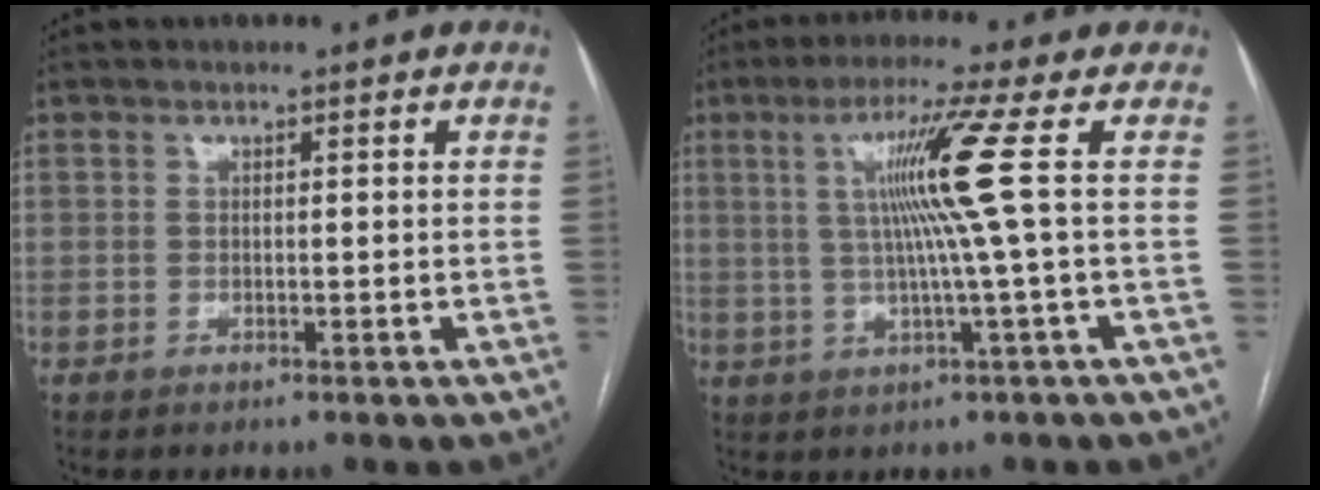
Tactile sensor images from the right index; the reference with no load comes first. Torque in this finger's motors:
{"motor_torque": [0.96, 0.12, 0.40, 0.15]}